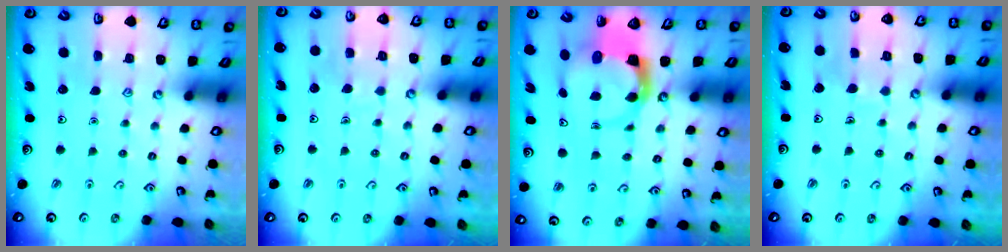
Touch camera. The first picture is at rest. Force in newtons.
{"total": 4.0, "press": 3.9, "slide": 0.3}
{"total": 3.9, "press": 3.8, "slide": 0.6}
{"total": 3.6, "press": 3.6, "slide": 0.2}